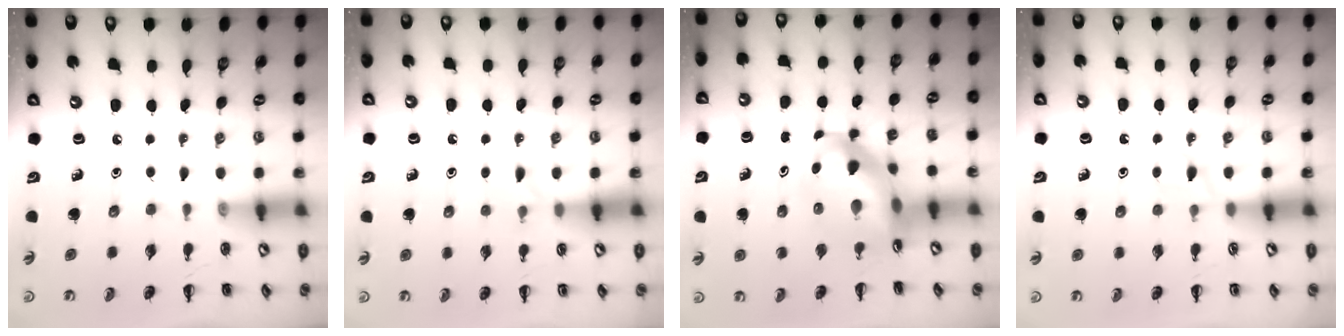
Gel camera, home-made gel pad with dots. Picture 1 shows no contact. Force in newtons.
{"total": 6.5, "press": 6.2, "slide": 1.9}
{"total": 9.7, "press": 9.3, "slide": 2.8}
{"total": 4.1, "press": 3.9, "slide": 1.4}